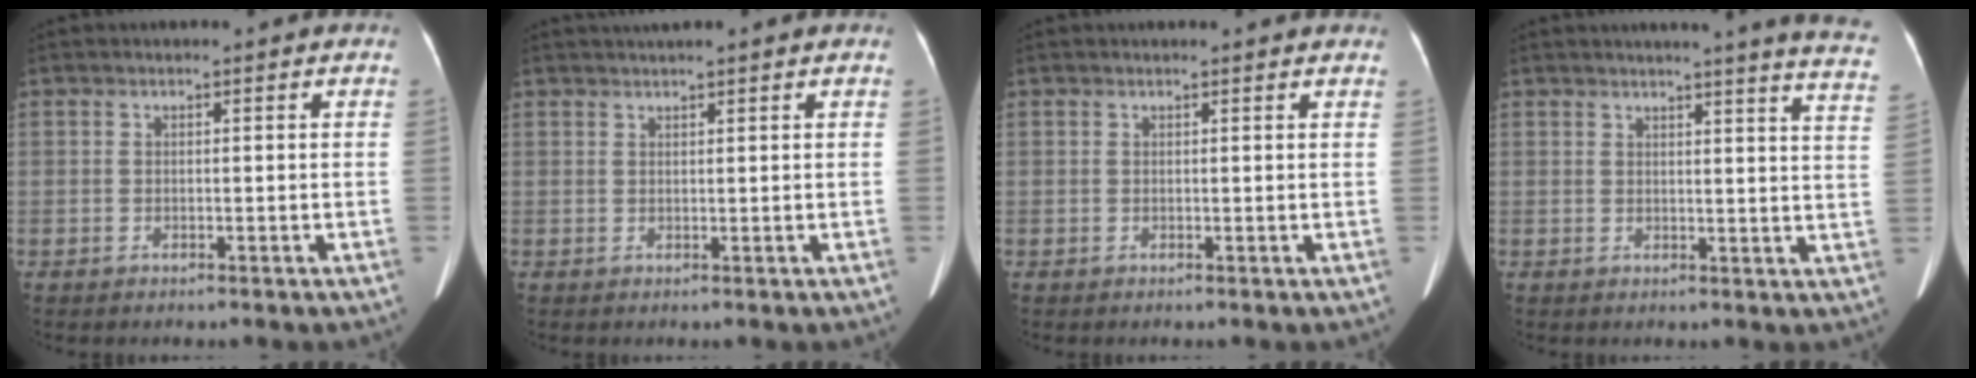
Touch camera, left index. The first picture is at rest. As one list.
[{"total": 4.0, "force": [3.5, 0.3, 2.0], "torque": [-0.029, 0.035, 0.053]}, {"total": 3.3, "force": [3.2, 0.4, 0.9], "torque": [-0.014, 0.013, 0.027]}, {"total": 14.5, "force": [13.1, -0.8, 6.1], "torque": [-0.074, -0.075, 0.127]}]